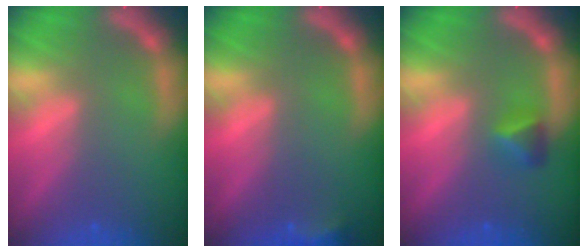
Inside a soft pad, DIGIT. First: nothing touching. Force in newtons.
{"total": 2.4}
{"total": 1.9}